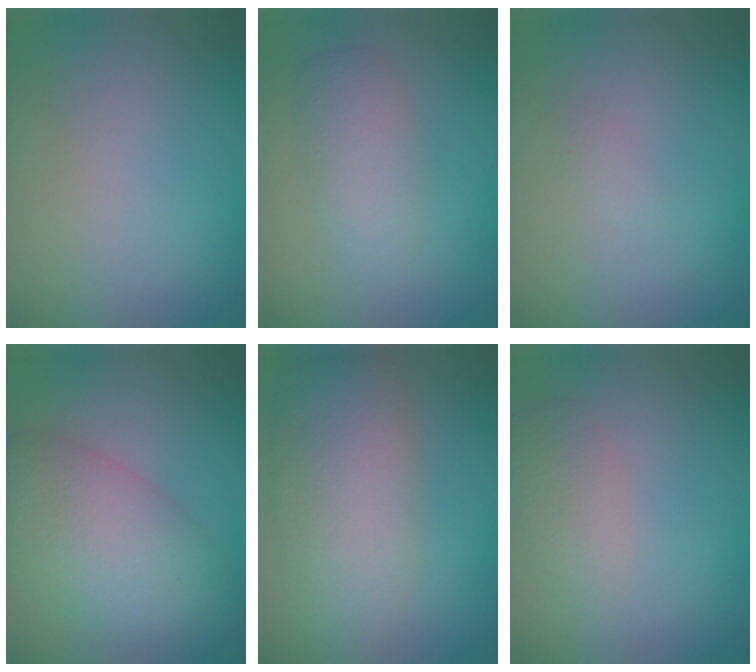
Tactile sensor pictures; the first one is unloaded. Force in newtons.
{"total": 3.2, "press": 3.2, "slide": 0.1}
{"total": 0.6, "press": 0.6, "slide": 0.0}
{"total": 8.1, "press": 8.1, "slide": 0.4}
{"total": 8.0, "press": 8.0, "slide": 0.5}
{"total": 2.3, "press": 2.3, "slide": 0.1}